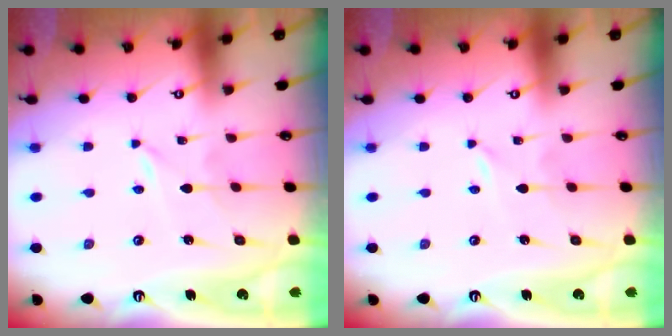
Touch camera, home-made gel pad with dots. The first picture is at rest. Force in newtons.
{"total": 0.0}